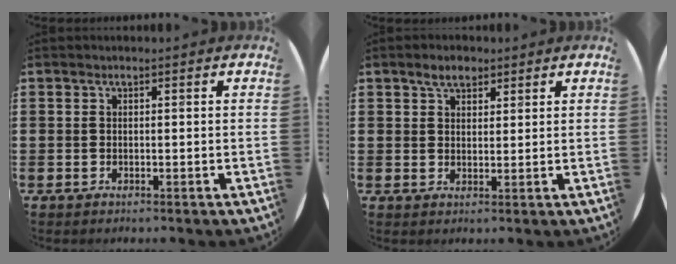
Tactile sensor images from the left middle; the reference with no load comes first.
{"total": 3.0, "force": [2.3, 1.5, 1.1], "torque": [-0.008, 0.001, 0.039]}